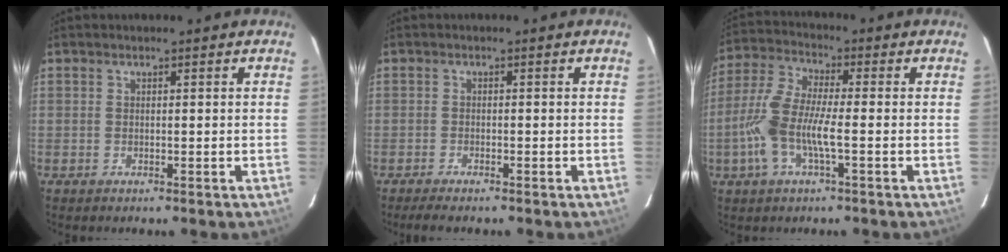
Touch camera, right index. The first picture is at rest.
{"total": 3.2, "force": [-2.8, 0.4, 1.6], "torque": [-0.040, -0.010, -0.047]}
{"total": 10.7, "force": [-2.7, 2.8, 10.0], "torque": [-0.220, 0.002, -0.053]}